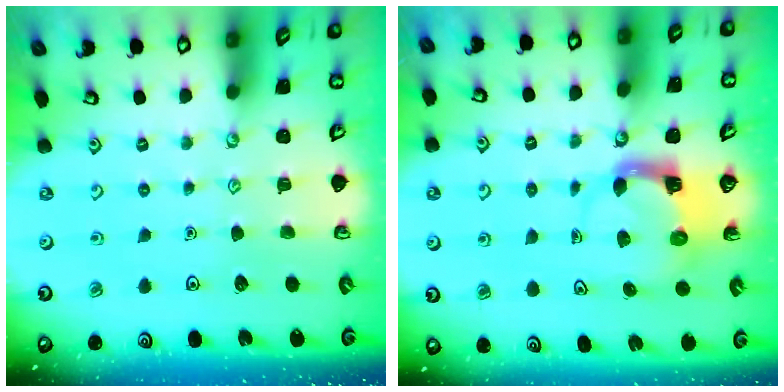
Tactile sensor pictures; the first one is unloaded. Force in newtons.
{"total": 3.8, "press": 3.8, "slide": 0.4}